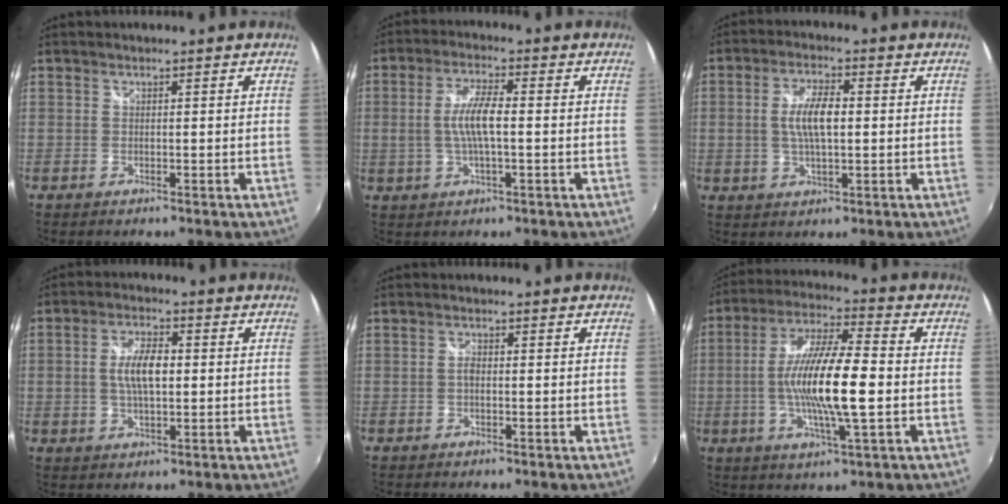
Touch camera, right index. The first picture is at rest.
{"total": 7.0, "force": [-0.4, 1.7, 6.8], "torque": [-0.131, 0.002, -0.004]}
{"total": 7.3, "force": [0.3, 2.8, 6.7], "torque": [-0.129, 0.005, 0.007]}
{"total": 7.2, "force": [0.4, 3.1, 6.5], "torque": [-0.122, 0.007, 0.008]}
{"total": 1.1, "force": [-0.2, 0.6, 0.9], "torque": [-0.019, 0.003, -0.006]}
{"total": 15.3, "force": [-1.9, 2.4, 15.0], "torque": [-0.284, -0.002, -0.039]}